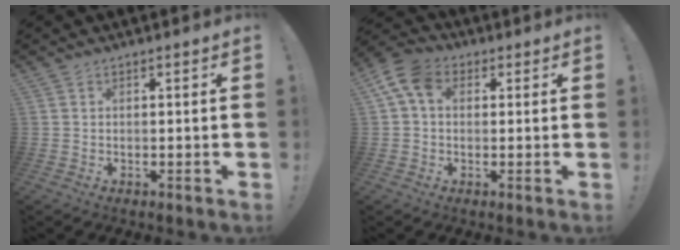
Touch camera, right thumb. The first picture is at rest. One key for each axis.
{"total": 9.1, "fx": 2.4, "fy": 6.0, "fz": 6.3, "tx": -0.125, "ty": 0.003, "tz": 0.049}